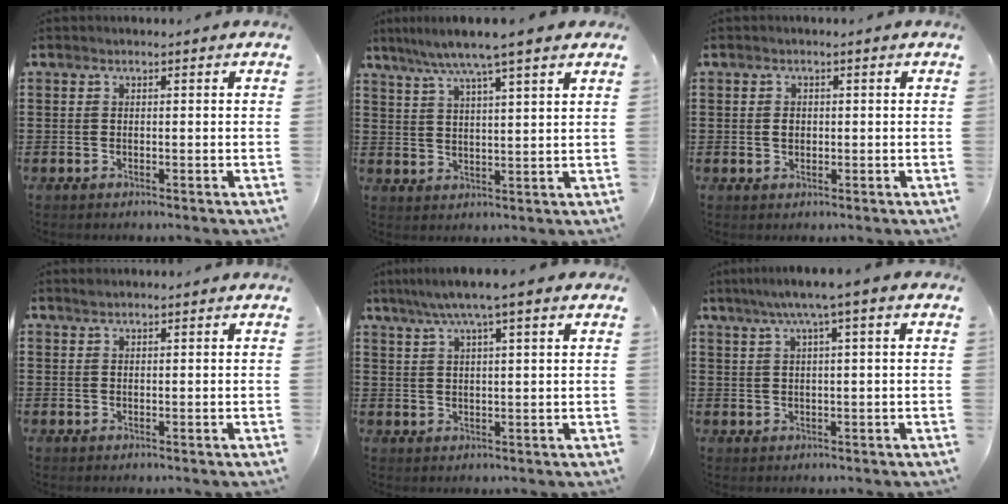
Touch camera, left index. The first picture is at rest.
{"total": 6.3, "force": [4.9, -0.3, 4.0], "torque": [-0.092, -0.015, 0.082]}
{"total": 1.4, "force": [0.1, 1.1, 0.9], "torque": [-0.021, 0.007, -0.001]}
{"total": 0.8, "force": [0.7, 0.3, 0.3], "torque": [-0.007, 0.002, 0.013]}
{"total": 4.8, "force": [3.2, 0.0, 3.6], "torque": [-0.077, 0.000, 0.054]}
{"total": 3.7, "force": [1.5, -0.2, 3.4], "torque": [-0.067, 0.000, 0.023]}